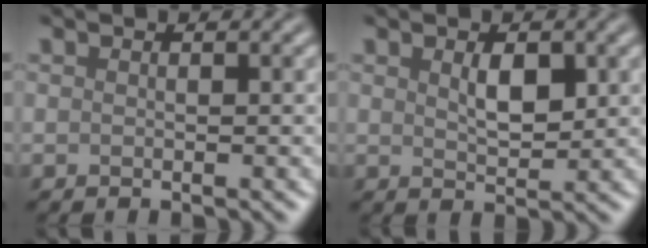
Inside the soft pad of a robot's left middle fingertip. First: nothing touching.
{"total": 2.4, "force": [0.8, 1.2, 2.0], "torque": [-0.036, -0.002, 0.017]}